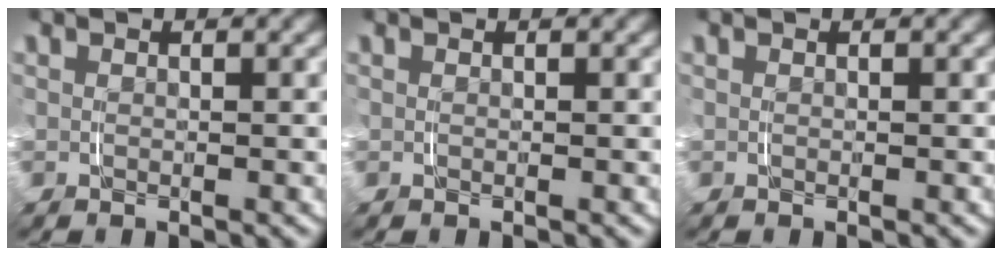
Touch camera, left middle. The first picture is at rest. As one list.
[{"total": 0.0}, {"total": 0.0}]